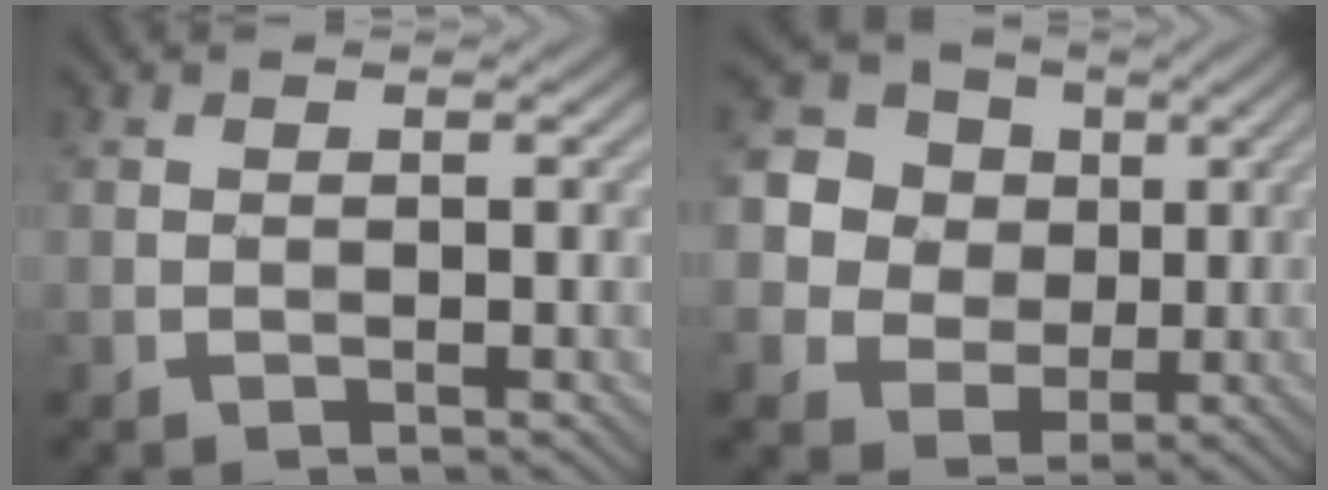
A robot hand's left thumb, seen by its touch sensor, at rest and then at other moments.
{"total": 11.9, "force": [2.7, 10.8, 4.3], "torque": [-0.173, 0.035, 0.059]}